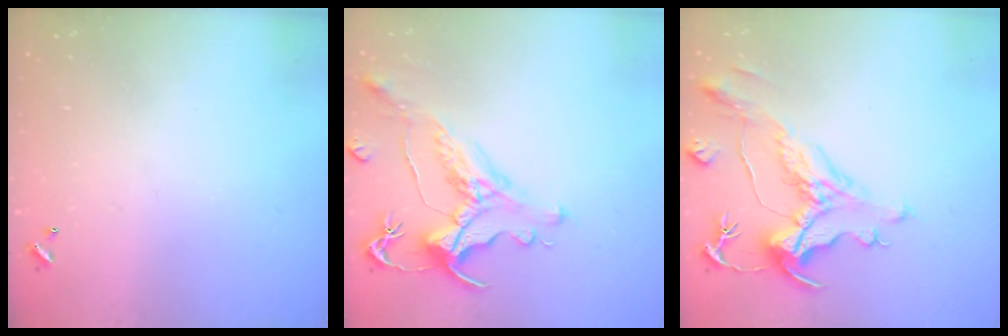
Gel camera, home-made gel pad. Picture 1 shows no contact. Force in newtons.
{"total": 1.4, "press": 0.2, "slide": 1.4}
{"total": 1.9, "press": 0.9, "slide": 1.7}